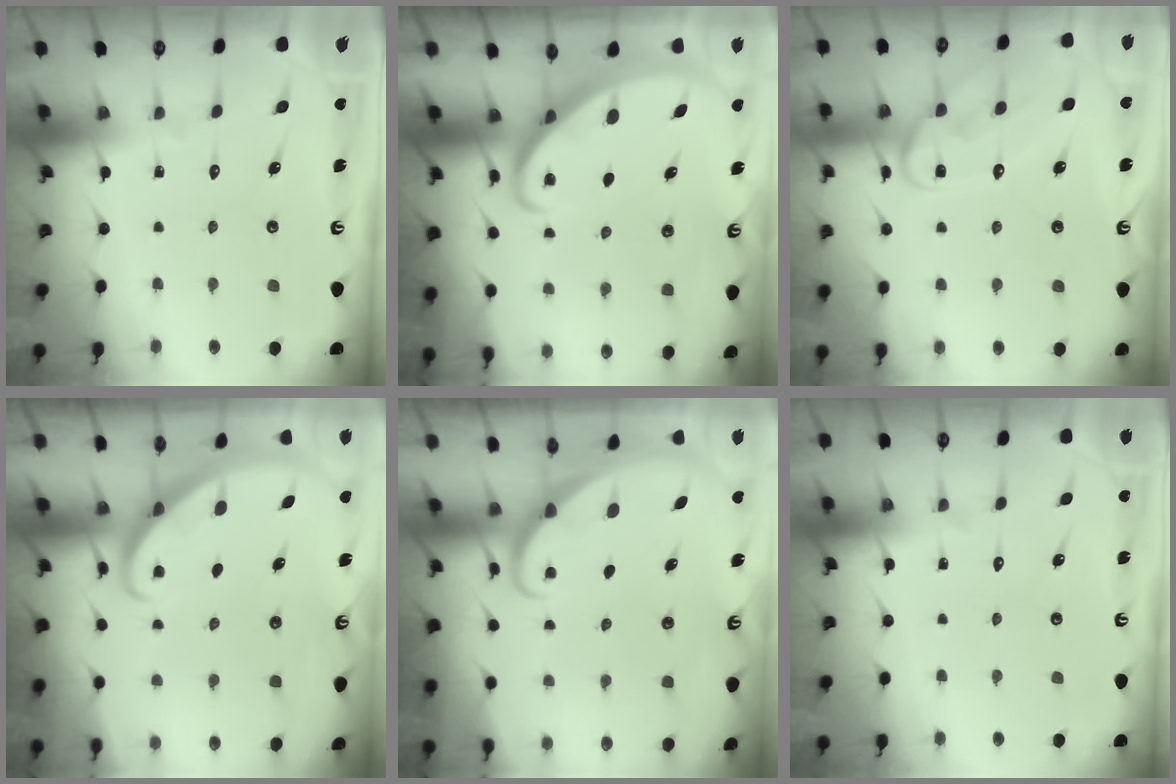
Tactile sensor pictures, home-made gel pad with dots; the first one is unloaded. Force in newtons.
{"total": 2.2, "press": 2.2, "slide": 0.3}
{"total": 11.8, "press": 11.8, "slide": 1.0}
{"total": 2.9, "press": 2.9, "slide": 0.2}
{"total": 1.6, "press": 1.6, "slide": 0.0}
{"total": 0.0}